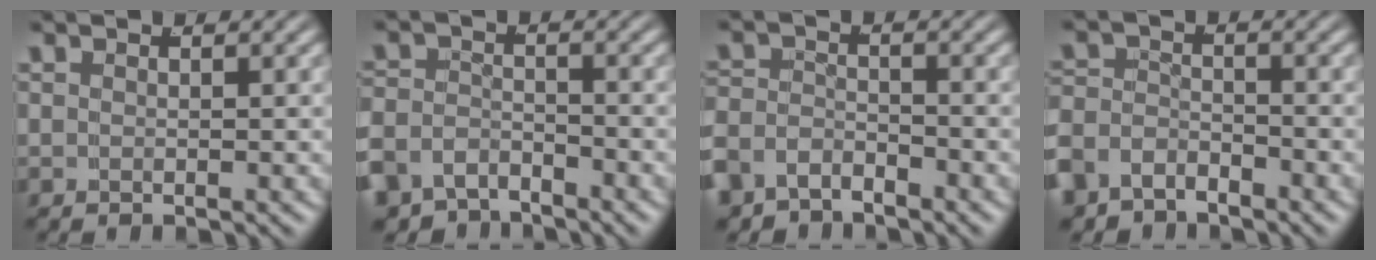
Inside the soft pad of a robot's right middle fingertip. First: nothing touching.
{"total": 5.6, "force": [-4.1, 3.5, 1.6], "torque": [-0.042, -0.025, -0.067]}
{"total": 4.3, "force": [-3.3, 2.6, 1.0], "torque": [-0.035, -0.022, -0.054]}
{"total": 4.8, "force": [-3.5, 3.1, 1.1], "torque": [-0.036, -0.021, -0.057]}